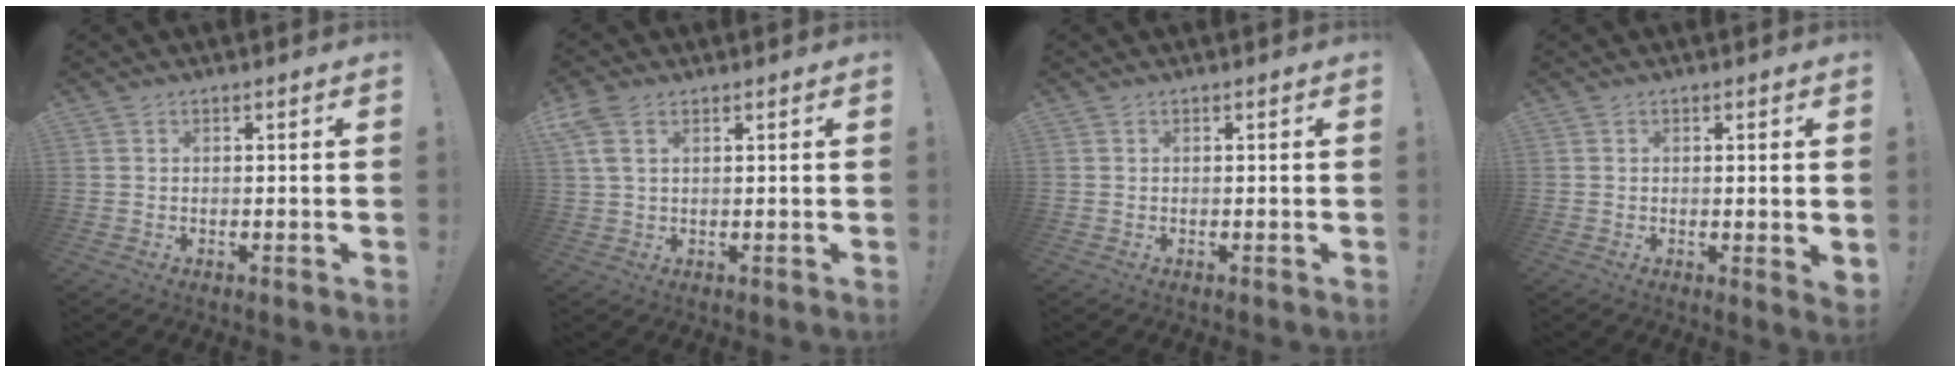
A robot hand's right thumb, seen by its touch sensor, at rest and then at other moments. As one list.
[{"total": 5.0, "force": [2.0, 2.5, 3.8], "torque": [-0.091, 0.006, 0.041]}, {"total": 0.0}, {"total": 2.3, "force": [0.7, 0.1, 2.2], "torque": [-0.022, -0.010, 0.011]}]